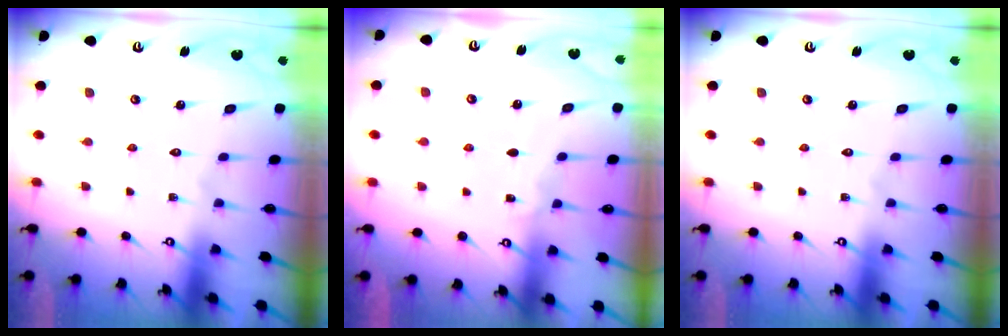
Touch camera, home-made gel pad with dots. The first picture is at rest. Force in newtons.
{"total": 2.8, "press": 2.8, "slide": 0.3}
{"total": 0.0}